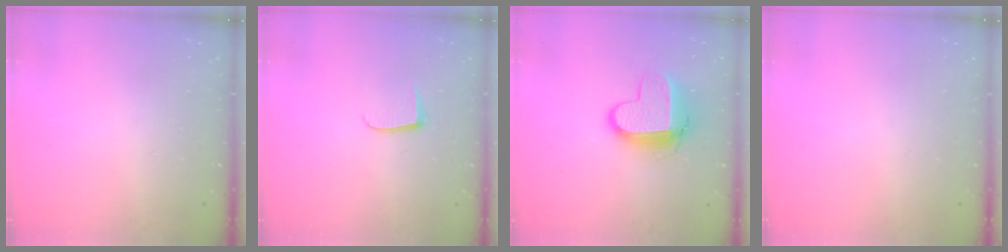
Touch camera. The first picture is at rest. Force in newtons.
{"total": 5.4, "press": 5.3, "slide": 0.5}
{"total": 11.6, "press": 11.5, "slide": 1.3}
{"total": 0.0}